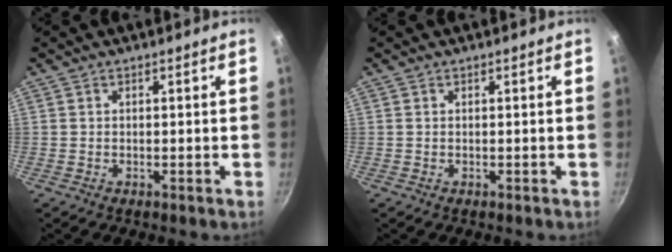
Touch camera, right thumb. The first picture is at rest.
{"total": 0.0}